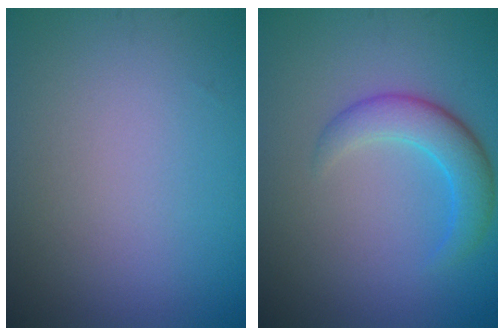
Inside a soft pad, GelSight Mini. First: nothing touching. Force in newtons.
{"total": 3.6, "press": 3.6, "slide": 0.2}